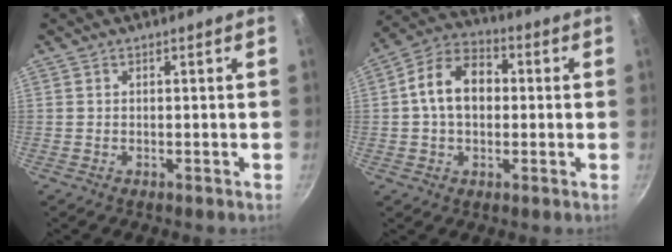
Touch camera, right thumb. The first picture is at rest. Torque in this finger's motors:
{"motor_torque": [0.51, 2.26, 0.75, -0.44, 0.08]}